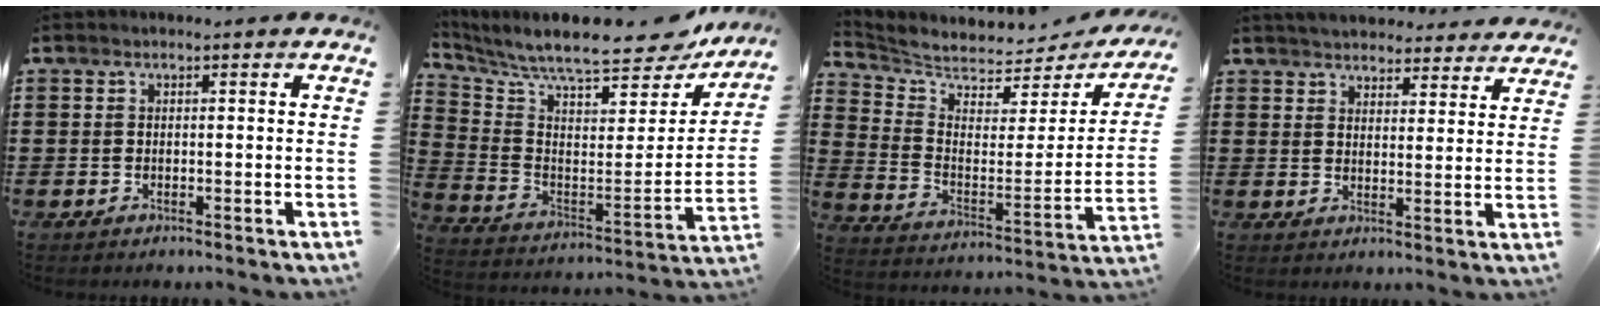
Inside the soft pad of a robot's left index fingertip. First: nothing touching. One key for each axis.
{"total": 8.6, "fx": 7.5, "fy": 1.0, "fz": 4.0, "tx": -0.106, "ty": -0.070, "tz": 0.121}
{"total": 3.9, "fx": 3.8, "fy": 0.8, "fz": 0.7, "tx": -0.041, "ty": -0.047, "tz": 0.058}
{"total": 4.2, "fx": 4.1, "fy": 0.4, "fz": 0.3, "tx": -0.021, "ty": -0.018, "tz": 0.075}